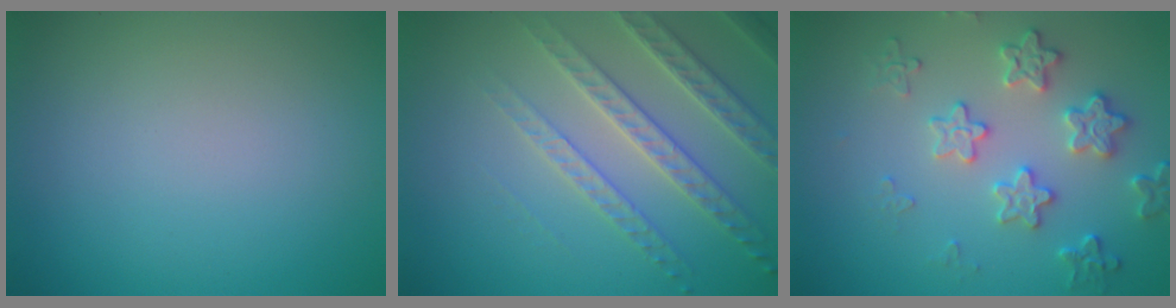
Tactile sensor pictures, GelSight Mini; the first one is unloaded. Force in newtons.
{"total": 4.1, "press": 3.9, "slide": 1.3}
{"total": 3.8, "press": 3.5, "slide": 1.7}